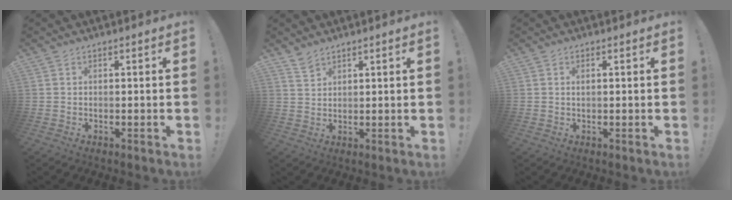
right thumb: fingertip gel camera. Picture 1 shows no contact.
{"total": 3.5, "force": [3.1, 1.3, 1.1], "torque": [-0.016, -0.019, 0.058]}
{"total": 0.8, "force": [0.3, 0.0, 0.8], "torque": [-0.017, 0.001, 0.006]}